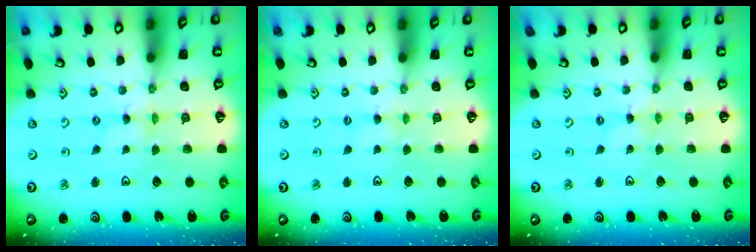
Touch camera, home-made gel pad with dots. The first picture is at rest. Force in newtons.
{"total": 1.4, "press": 1.4, "slide": 0.3}
{"total": 0.0}